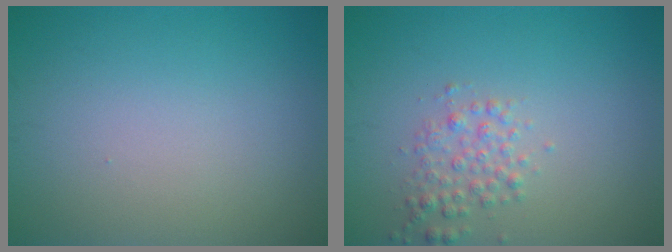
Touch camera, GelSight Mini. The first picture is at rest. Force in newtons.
{"total": 2.0, "press": 2.0, "slide": 0.1}